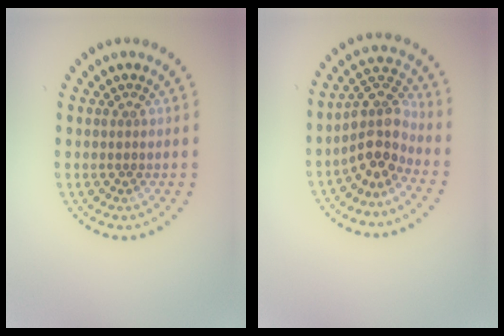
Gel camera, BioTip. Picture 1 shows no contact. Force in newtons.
{"total": 4.3, "press": 3.3, "slide": 2.7}